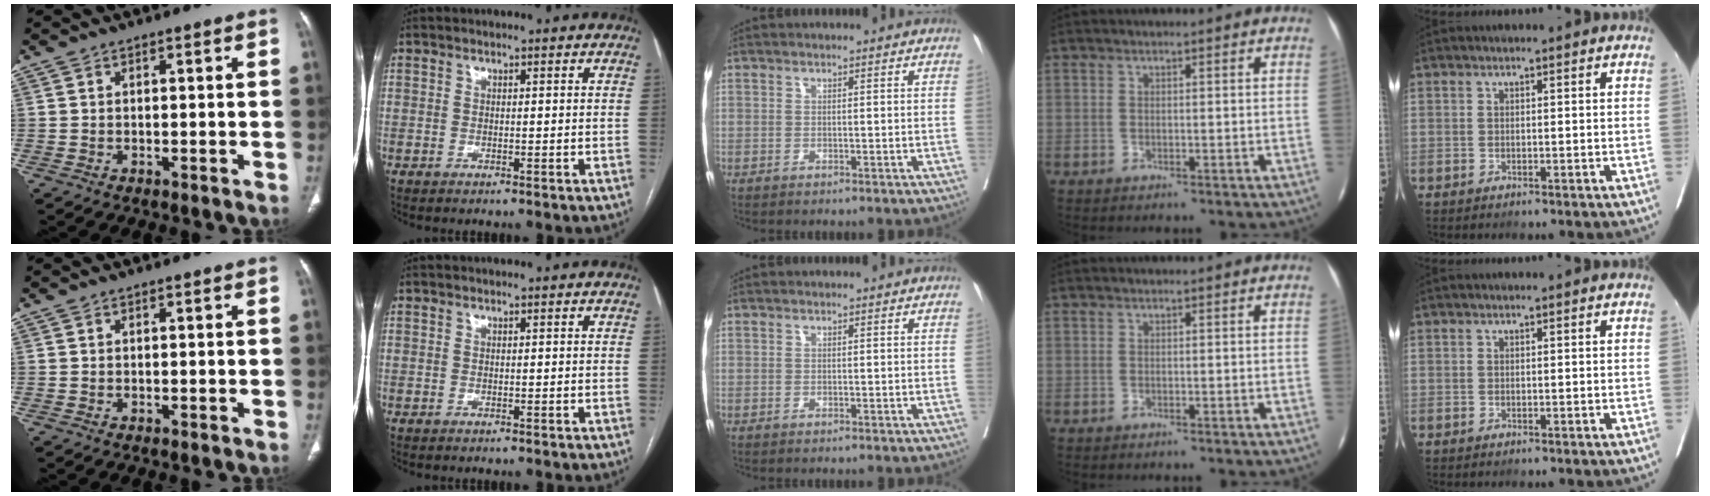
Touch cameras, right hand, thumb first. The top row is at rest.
{}